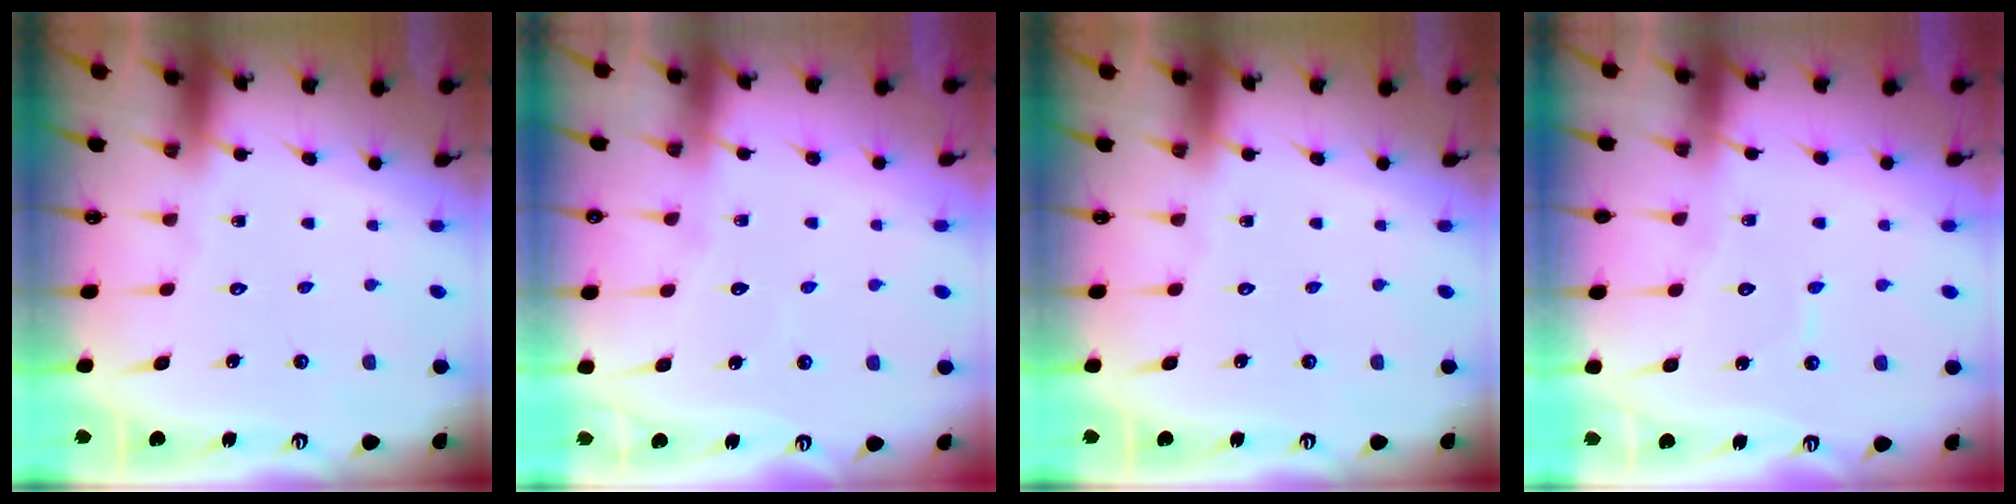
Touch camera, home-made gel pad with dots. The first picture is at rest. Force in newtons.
{"total": 4.7, "press": 4.6, "slide": 0.5}
{"total": 0.0}
{"total": 3.7, "press": 3.7, "slide": 0.3}